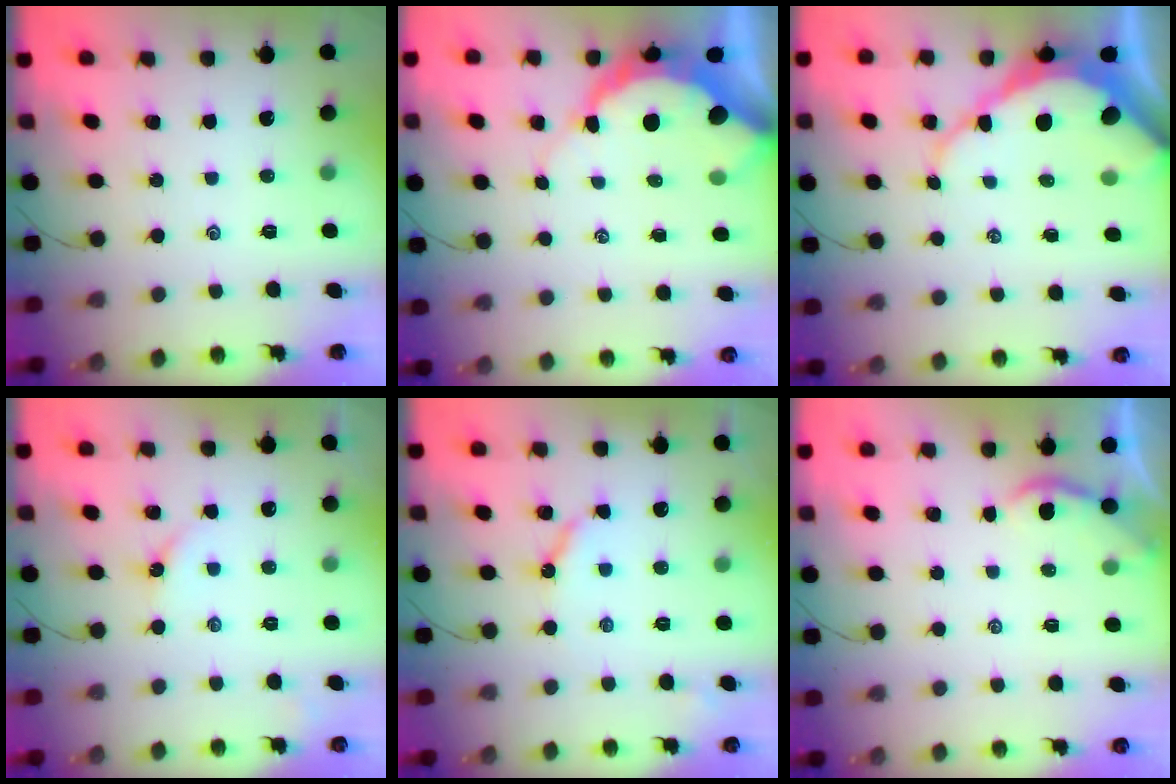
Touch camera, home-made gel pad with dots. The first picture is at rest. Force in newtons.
{"total": 9.4, "press": 9.4, "slide": 1.0}
{"total": 11.6, "press": 11.5, "slide": 1.2}
{"total": 2.3, "press": 2.3, "slide": 0.4}
{"total": 5.4, "press": 5.4, "slide": 0.3}
{"total": 1.3, "press": 1.3, "slide": 0.3}